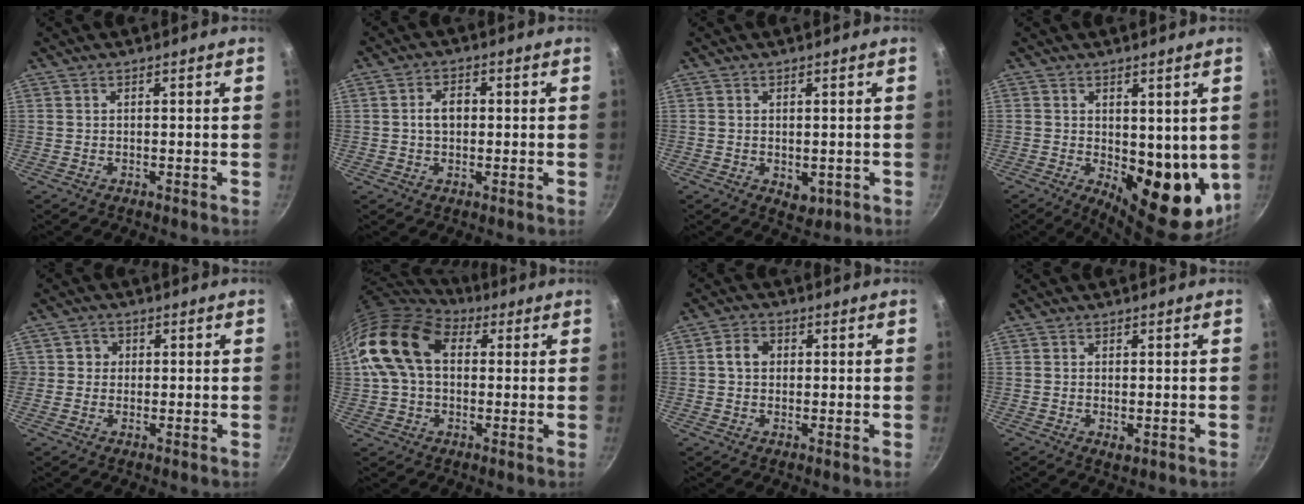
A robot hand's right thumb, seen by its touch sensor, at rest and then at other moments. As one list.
[{"total": 4.0, "force": [0.1, 2.8, 2.9], "torque": [-0.035, 0.011, -0.003]}, {"total": 3.2, "force": [-0.7, 2.2, 2.2], "torque": [-0.029, -0.012, -0.006]}, {"total": 14.0, "force": [-0.7, 7.2, 11.9], "torque": [-0.119, -0.036, 0.005]}, {"total": 2.7, "force": [0.2, 2.6, 0.5], "torque": [0.012, 0.003, -0.003]}, {"total": 15.9, "force": [3.2, 10.9, 11.1], "torque": [-0.185, 0.021, 0.042]}, {"total": 4.1, "force": [0.5, 3.2, 2.4], "torque": [-0.032, 0.010, 0.001]}, {"total": 1.6, "force": [-0.4, 0.7, 1.3], "torque": [-0.023, -0.007, -0.006]}]